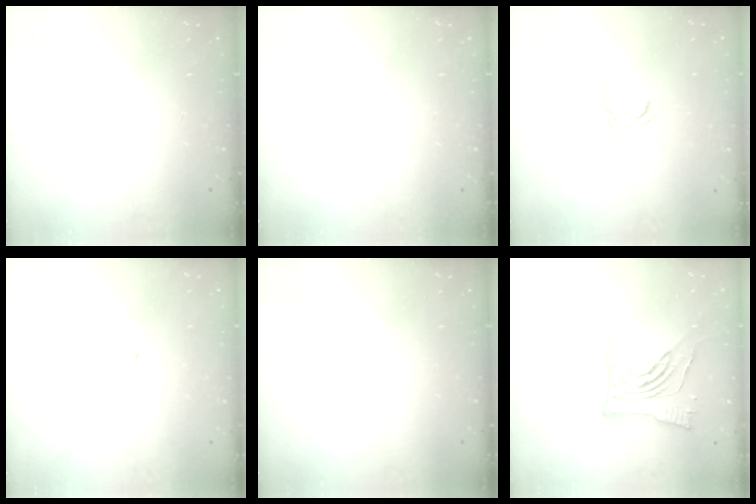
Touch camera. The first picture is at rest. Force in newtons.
{"total": 0.0}
{"total": 6.1, "press": 6.0, "slide": 0.5}
{"total": 2.5, "press": 2.5, "slide": 0.3}
{"total": 0.0}
{"total": 14.1, "press": 13.9, "slide": 2.0}